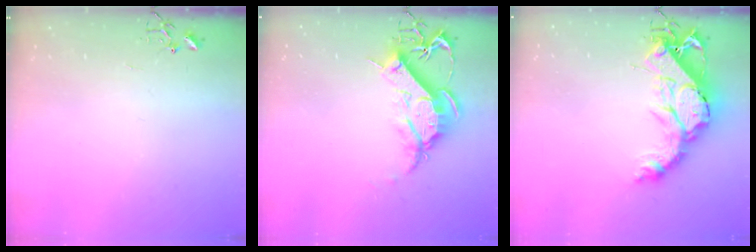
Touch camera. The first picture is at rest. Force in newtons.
{"total": 12.5, "press": 12.4, "slide": 1.3}
{"total": 18.0, "press": 17.9, "slide": 1.7}